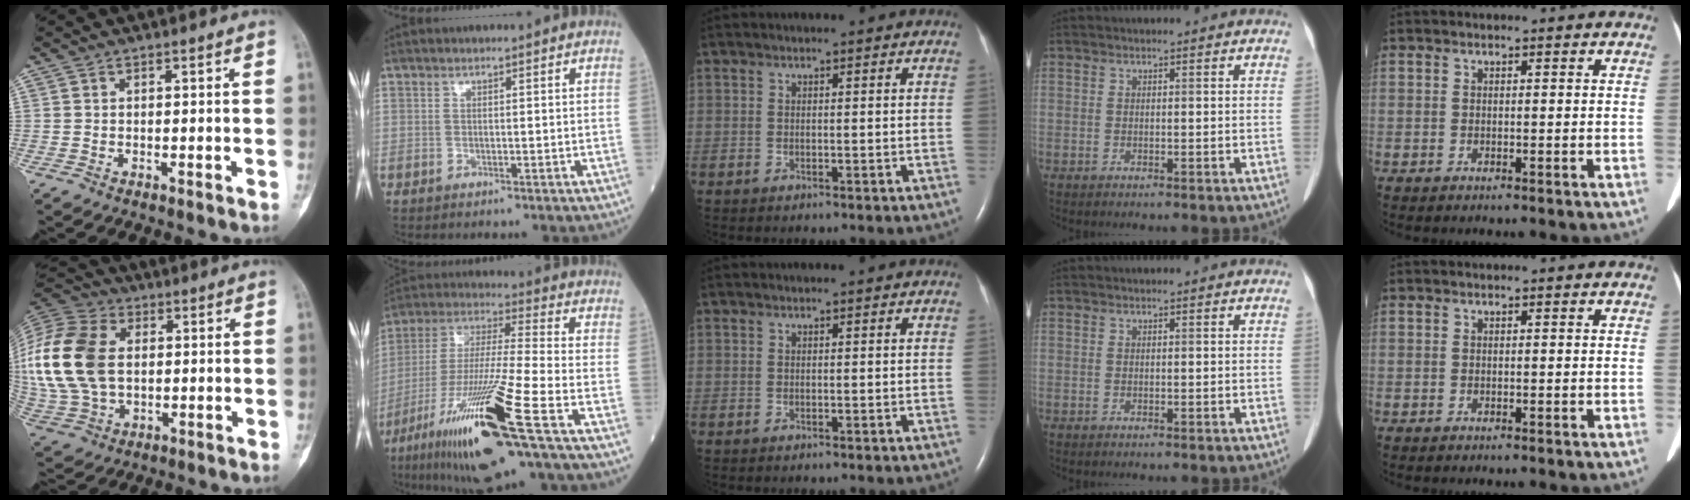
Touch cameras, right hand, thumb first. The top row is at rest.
{"thumb": {"total": 22.6, "force": [2.2, 15.3, 16.5], "torque": [-0.378, 0.007, 0.045]}, "index": {"total": 21.0, "force": [-10.3, 0.2, 18.3], "torque": [-0.362, -0.050, -0.191]}}